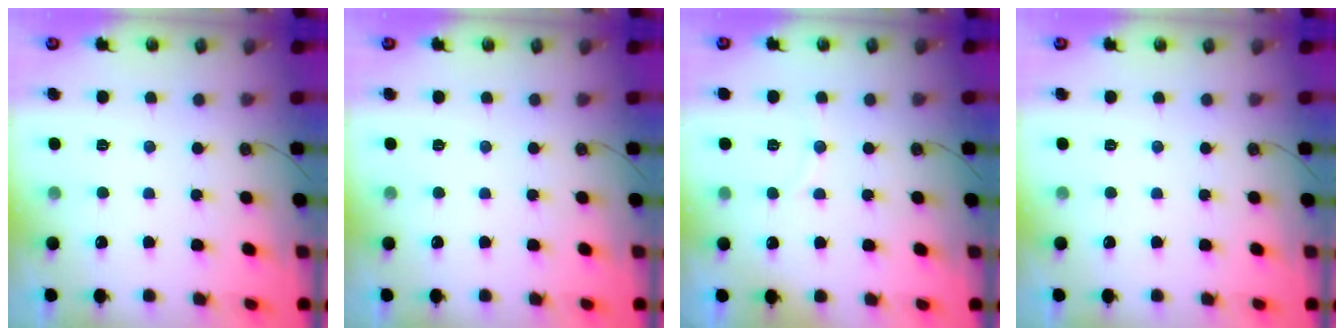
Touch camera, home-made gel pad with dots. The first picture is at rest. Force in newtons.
{"total": 0.0}
{"total": 3.5, "press": 3.4, "slide": 0.8}
{"total": 0.0}